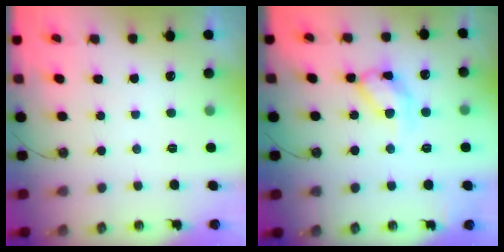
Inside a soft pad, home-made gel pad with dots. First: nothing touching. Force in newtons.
{"total": 12.2, "press": 12.1, "slide": 1.6}